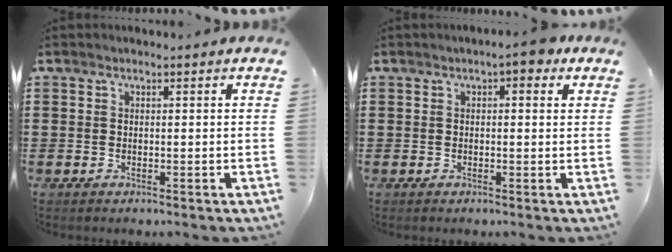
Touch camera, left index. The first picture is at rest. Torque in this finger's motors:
{"motor_torque": [1.16, 0.76, 0.13, 0.06]}